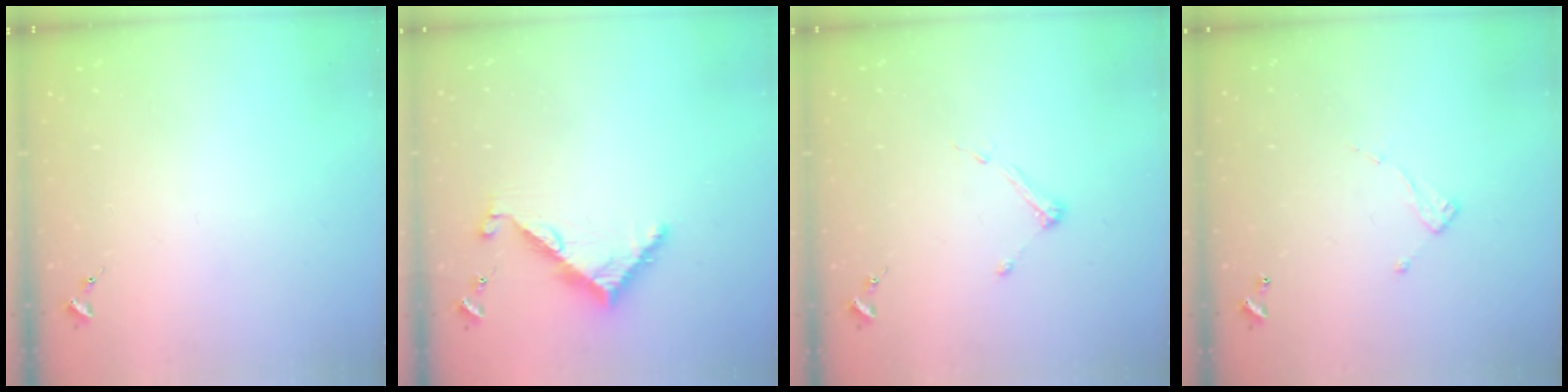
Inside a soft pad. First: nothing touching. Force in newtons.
{"total": 7.8, "press": 7.8, "slide": 0.1}
{"total": 4.4, "press": 4.3, "slide": 0.5}
{"total": 5.0, "press": 5.0, "slide": 0.4}